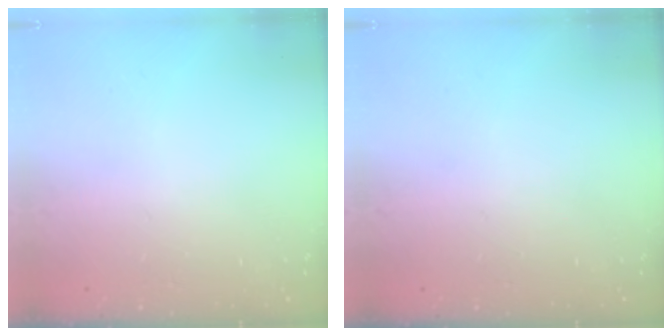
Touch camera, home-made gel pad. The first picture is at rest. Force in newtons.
{"total": 0.0}